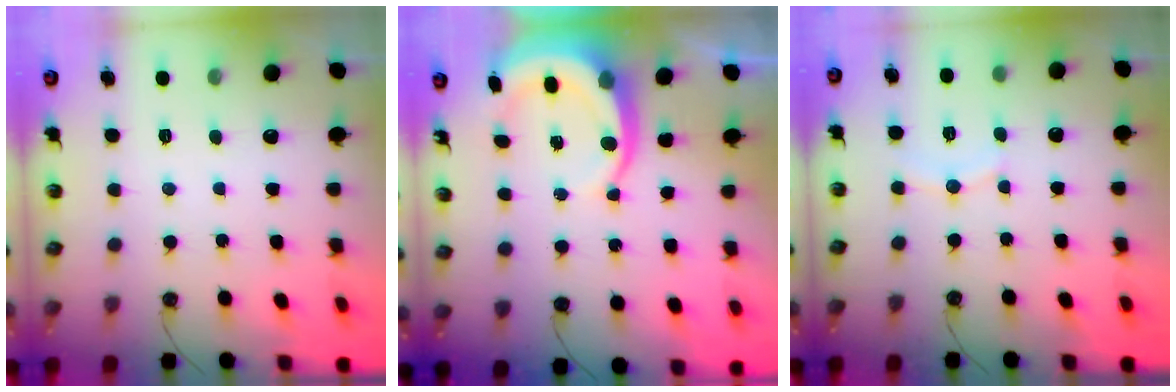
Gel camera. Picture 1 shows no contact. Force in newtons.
{"total": 9.1, "press": 9.1, "slide": 0.9}
{"total": 7.0, "press": 7.0, "slide": 0.2}